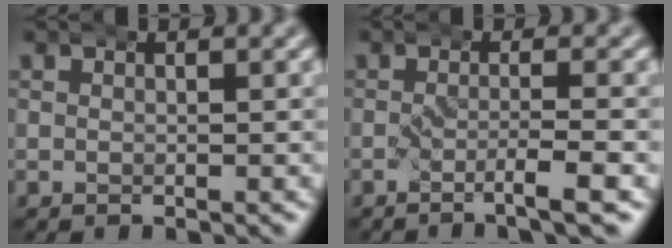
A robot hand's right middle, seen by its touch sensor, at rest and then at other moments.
{"total": 2.1, "force": [-1.4, -0.6, 1.5], "torque": [-0.031, 0.003, -0.030]}